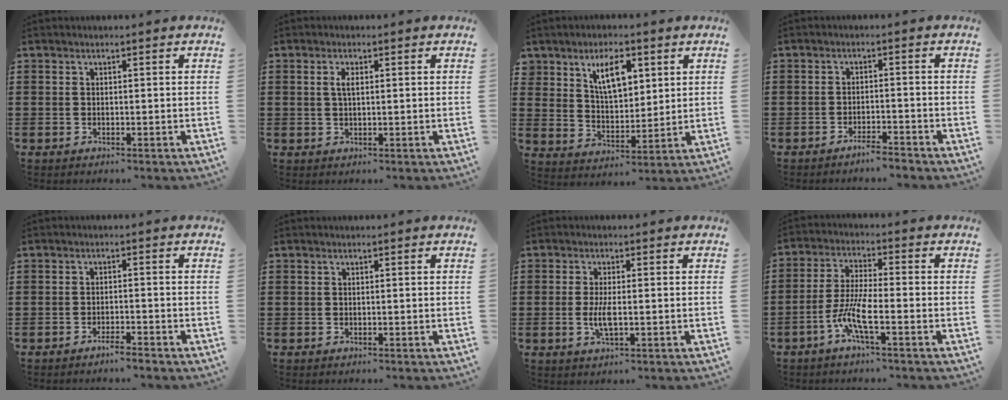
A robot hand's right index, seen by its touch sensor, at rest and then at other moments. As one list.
[{"total": 2.0, "force": [0.4, 0.8, 1.8], "torque": [-0.037, 0.005, 0.005]}, {"total": 7.5, "force": [3.8, 3.9, 5.1], "torque": [-0.102, 0.006, 0.066]}, {"total": 2.6, "force": [-2.5, 0.1, 0.8], "torque": [-0.015, 0.001, -0.049]}, {"total": 2.0, "force": [-1.8, 0.0, 0.9], "torque": [-0.017, -0.001, -0.033]}, {"total": 0.0}, {"total": 3.6, "force": [-0.6, 0.8, 3.5], "torque": [-0.083, -0.010, -0.017]}, {"total": 7.1, "force": [-3.4, 1.1, 6.2], "torque": [-0.144, -0.016, -0.070]}]